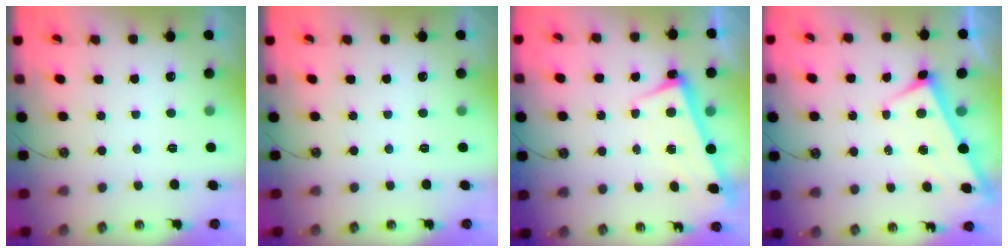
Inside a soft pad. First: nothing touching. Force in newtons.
{"total": 0.0}
{"total": 2.6, "press": 2.4, "slide": 0.9}
{"total": 1.8, "press": 1.8, "slide": 0.1}